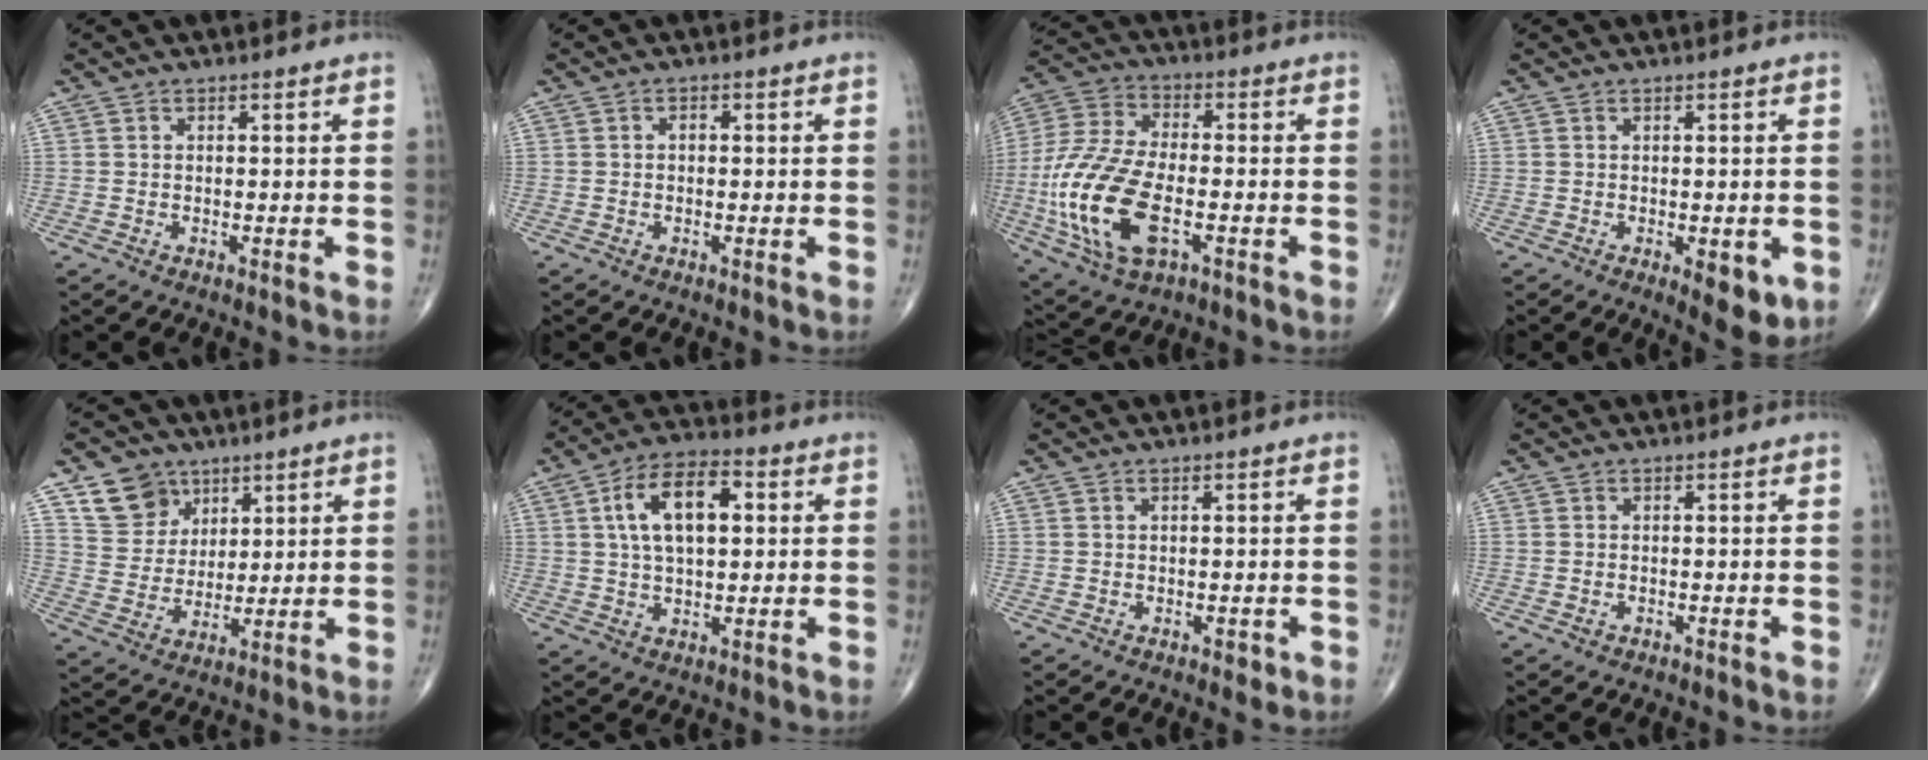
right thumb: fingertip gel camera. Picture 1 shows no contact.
{"total": 1.0, "force": [0.0, 0.7, 0.8], "torque": [-0.005, 0.005, -0.004]}
{"total": 19.6, "force": [-4.7, 9.8, 16.3], "torque": [-0.359, 0.008, -0.083]}
{"total": 6.1, "force": [-1.8, 2.6, 5.3], "torque": [-0.052, -0.011, -0.016]}
{"total": 8.7, "force": [5.8, 6.0, 2.6], "torque": [-0.026, -0.031, 0.122]}
{"total": 12.3, "force": [2.8, 6.4, 10.2], "torque": [-0.167, 0.015, 0.042]}
{"total": 1.1, "force": [-0.2, 0.7, 0.8], "torque": [-0.008, -0.002, 0.000]}
{"total": 0.6, "force": [-0.2, 0.4, 0.3], "torque": [-0.009, 0.002, -0.001]}